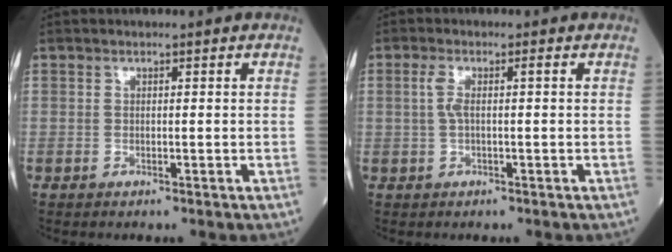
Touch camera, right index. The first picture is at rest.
{"total": 2.6, "force": [0.2, 0.5, 2.5], "torque": [-0.058, 0.014, 0.007]}